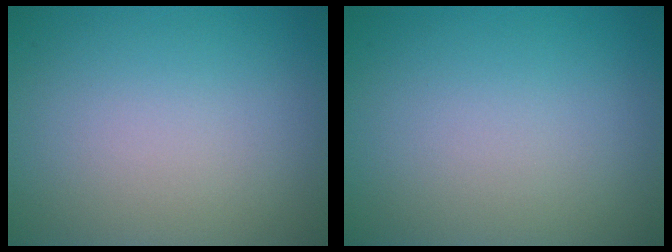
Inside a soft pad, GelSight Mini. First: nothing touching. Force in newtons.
{"total": 0.0}